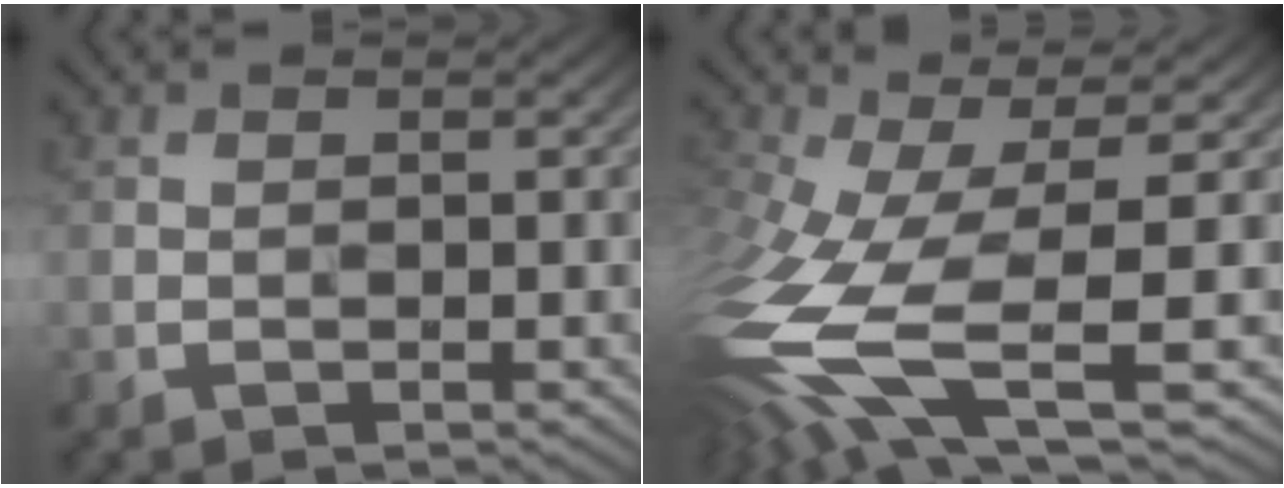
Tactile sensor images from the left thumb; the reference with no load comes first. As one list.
[{"total": 13.9, "force": [-3.5, 4.9, 12.5], "torque": [-0.303, -0.030, -0.047]}]